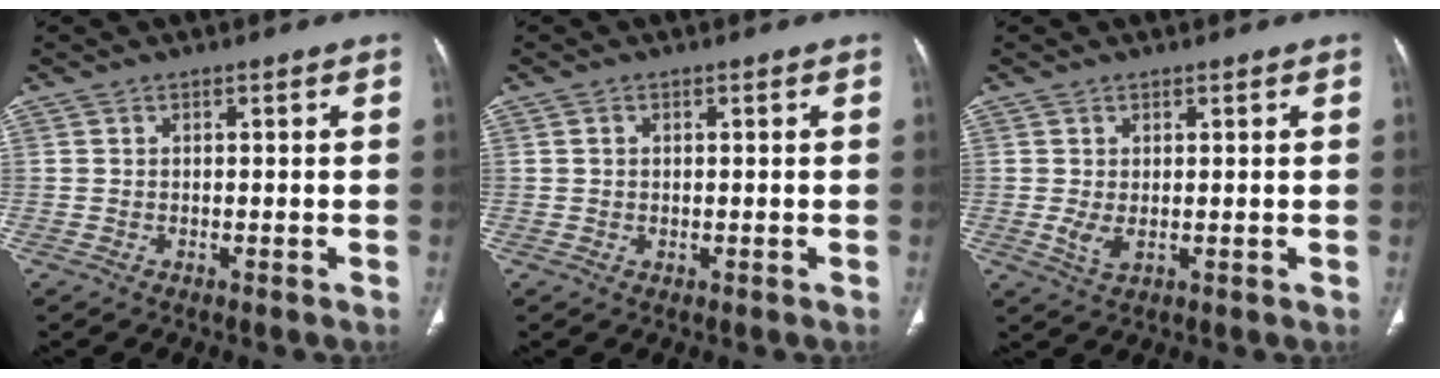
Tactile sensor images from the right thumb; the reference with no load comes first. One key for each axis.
{"total": 1.1, "fx": 0.3, "fy": 0.8, "fz": 0.6, "tx": -0.011, "ty": -0.002, "tz": 0.007}
{"total": 2.6, "fx": 0.1, "fy": 1.2, "fz": 2.3, "tx": -0.048, "ty": -0.009, "tz": 0.009}